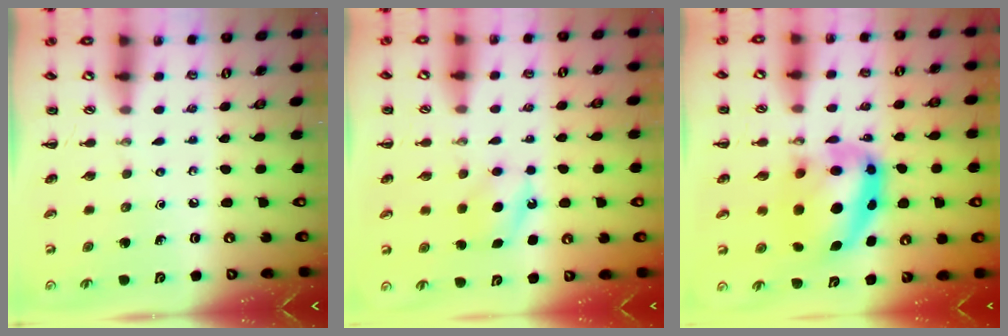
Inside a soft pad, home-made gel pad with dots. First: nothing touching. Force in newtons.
{"total": 5.7, "press": 5.5, "slide": 1.5}
{"total": 12.0, "press": 11.7, "slide": 2.9}